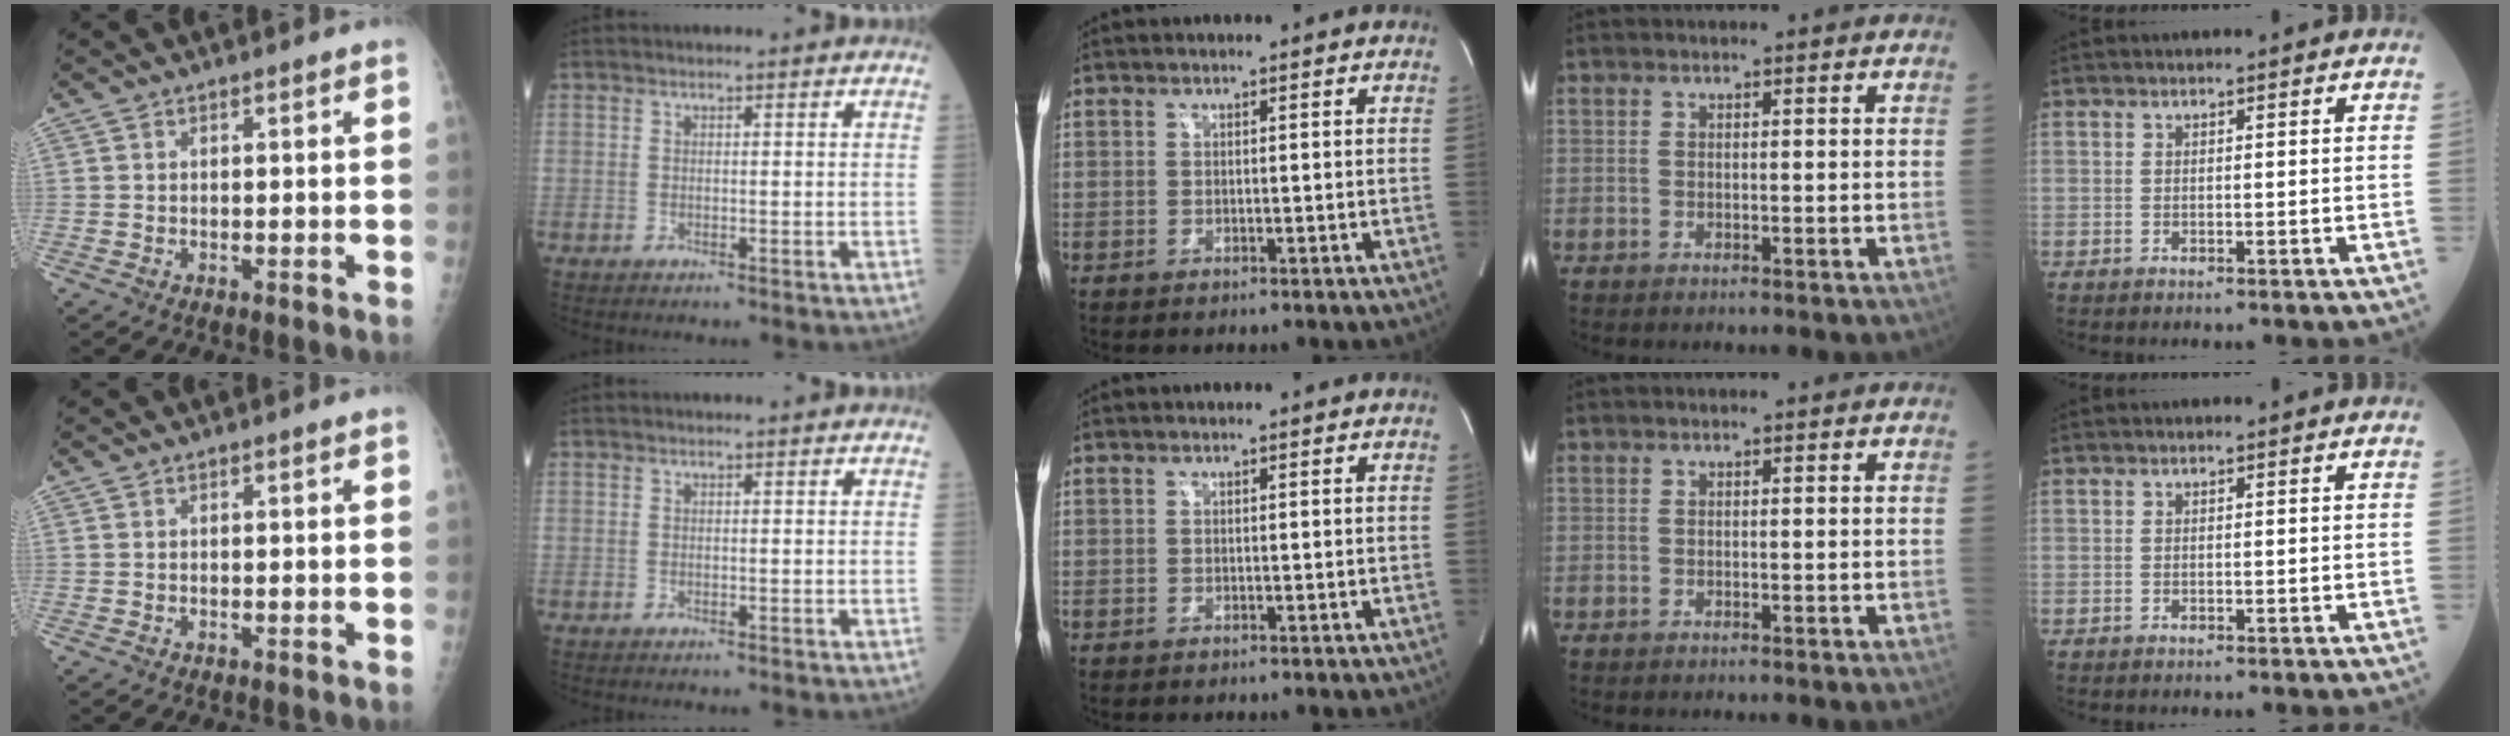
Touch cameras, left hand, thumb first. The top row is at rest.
{}